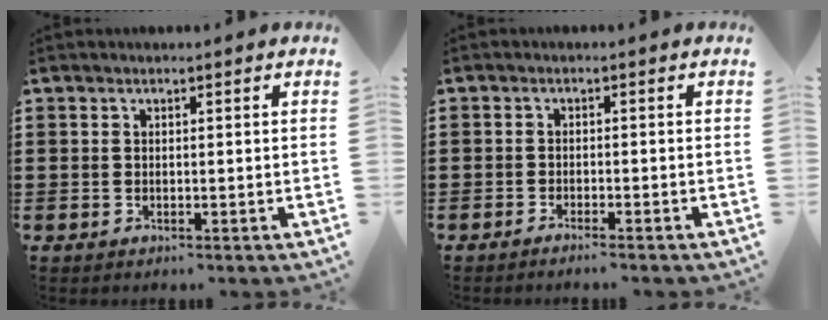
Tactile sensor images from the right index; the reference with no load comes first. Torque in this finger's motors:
{"motor_torque": [2.14, 0.00, -1.03, -0.12]}